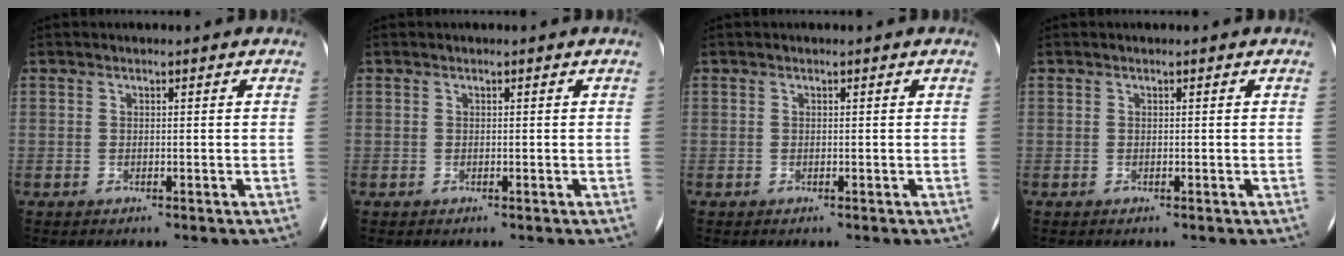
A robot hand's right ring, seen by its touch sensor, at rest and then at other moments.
{"total": 0.0}
{"total": 0.0}
{"total": 0.0}